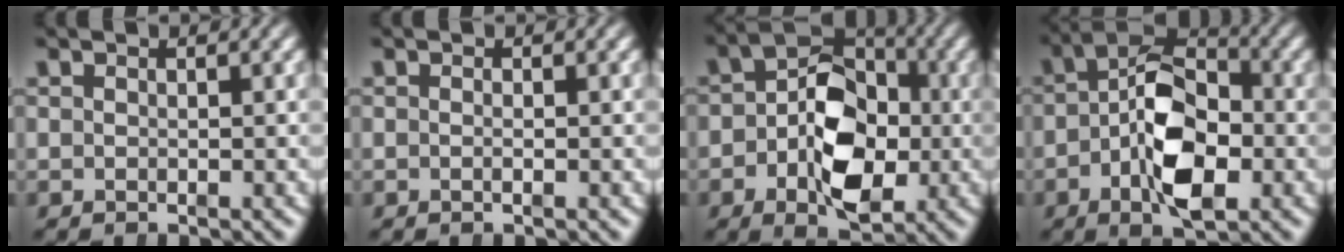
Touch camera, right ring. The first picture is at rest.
{"total": 0.6, "force": [-0.4, 0.2, 0.4], "torque": [-0.008, 0.005, -0.011]}
{"total": 9.8, "force": [-1.5, 6.5, 7.2], "torque": [-0.104, -0.004, -0.026]}
{"total": 9.7, "force": [-1.7, 5.4, 7.9], "torque": [-0.113, -0.009, -0.030]}